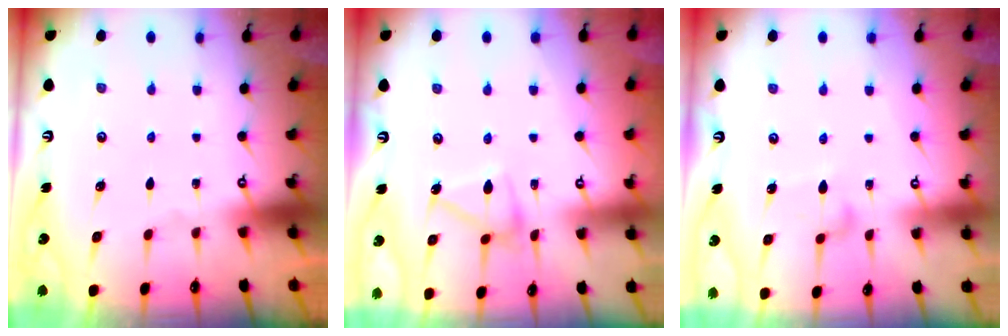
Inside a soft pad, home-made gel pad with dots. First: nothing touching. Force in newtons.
{"total": 11.6, "press": 11.6, "slide": 0.4}
{"total": 7.7, "press": 7.7, "slide": 0.4}